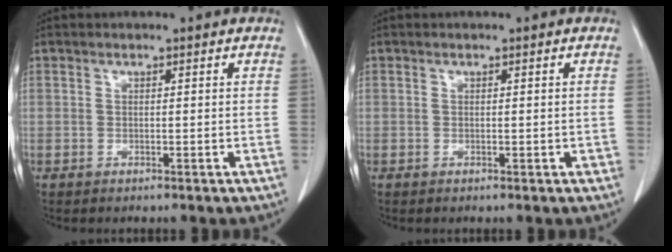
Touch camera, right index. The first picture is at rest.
{"total": 1.1, "force": [-0.2, 0.4, 1.0], "torque": [-0.013, 0.000, 0.001]}